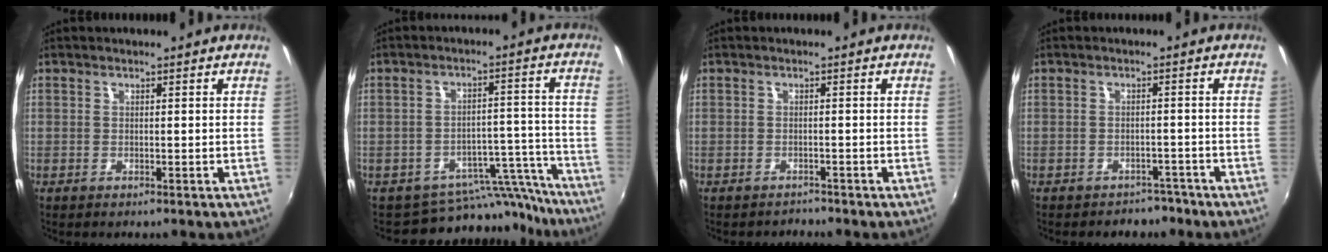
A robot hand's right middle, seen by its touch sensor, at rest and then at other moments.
{"total": 12.5, "force": [-11.7, 4.3, 0.7], "torque": [0.004, 0.048, -0.153]}
{"total": 1.5, "force": [-1.4, 0.4, -0.3], "torque": [0.002, -0.003, -0.022]}
{"total": 4.8, "force": [-3.9, 2.6, 0.6], "torque": [-0.012, 0.006, -0.047]}